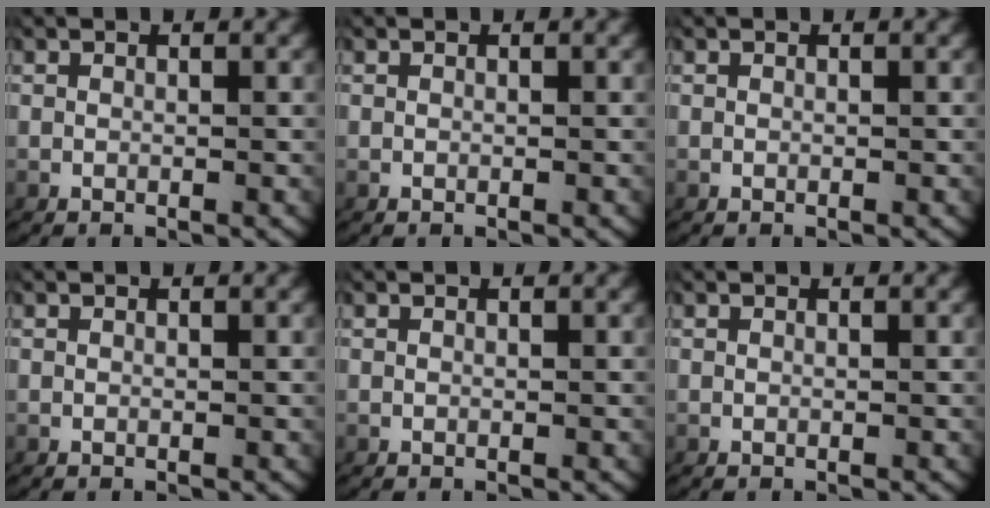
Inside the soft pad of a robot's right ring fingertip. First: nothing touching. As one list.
[{"total": 0.0}, {"total": 0.0}, {"total": 0.0}, {"total": 0.0}, {"total": 0.0}]